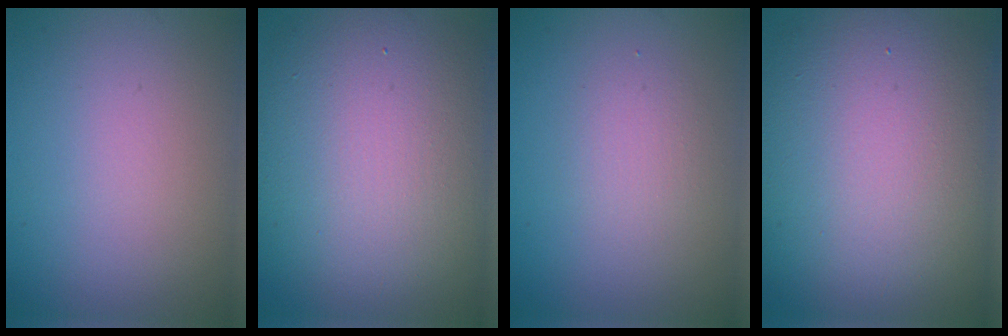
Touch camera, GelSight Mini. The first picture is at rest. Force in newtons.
{"total": 13.7, "press": 13.7, "slide": 0.7}
{"total": 1.7, "press": 1.6, "slide": 0.1}
{"total": 14.8, "press": 14.8, "slide": 1.1}